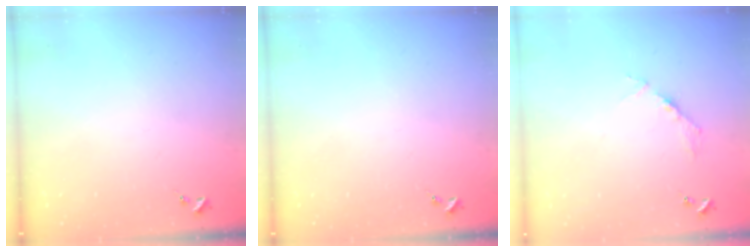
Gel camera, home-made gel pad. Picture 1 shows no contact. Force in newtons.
{"total": 0.0}
{"total": 3.8, "press": 3.8, "slide": 0.4}